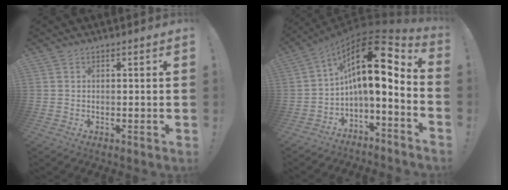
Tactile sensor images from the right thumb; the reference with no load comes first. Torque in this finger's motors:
{"motor_torque": [2.57, 2.47, 1.51, -1.26, 0.13]}